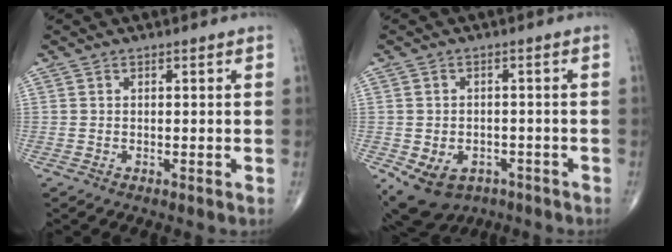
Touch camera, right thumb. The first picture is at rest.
{"total": 10.2, "force": [-4.8, 7.5, 4.9], "torque": [-0.083, 0.022, -0.060]}